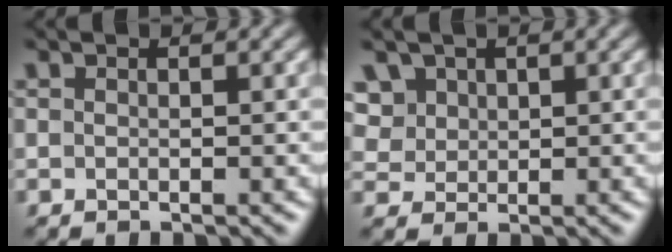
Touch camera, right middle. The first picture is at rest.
{"total": 4.0, "force": [2.3, 2.9, 1.5], "torque": [-0.055, 0.004, 0.050]}